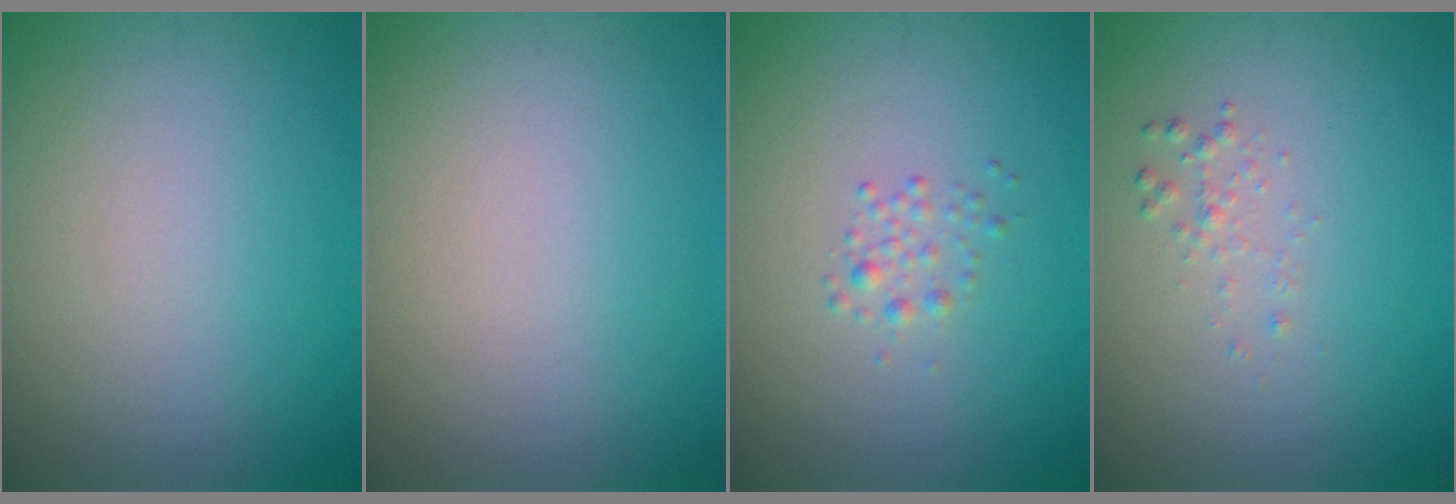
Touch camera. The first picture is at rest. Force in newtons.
{"total": 0.0}
{"total": 1.1, "press": 1.1, "slide": 0.0}
{"total": 0.9, "press": 0.9, "slide": 0.0}